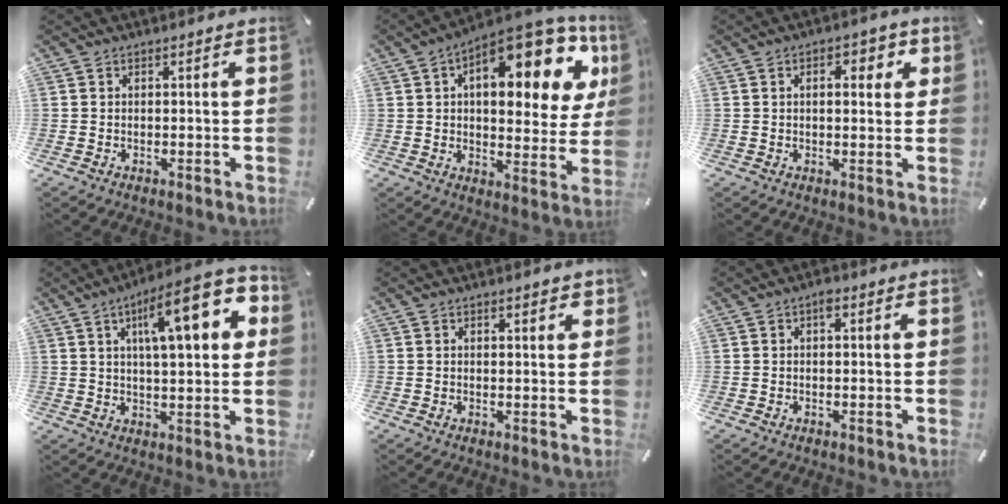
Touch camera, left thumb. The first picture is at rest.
{"total": 19.6, "force": [9.2, 9.3, 14.5], "torque": [-0.192, -0.060, 0.145]}
{"total": 5.0, "force": [1.4, 2.7, 3.9], "torque": [-0.051, -0.002, 0.013]}
{"total": 17.5, "force": [7.0, 5.1, 15.2], "torque": [-0.227, -0.022, 0.101]}
{"total": 1.4, "force": [1.0, 0.6, 0.8], "torque": [-0.008, -0.002, 0.017]}
{"total": 1.7, "force": [0.5, 0.8, 1.4], "torque": [-0.021, 0.004, 0.005]}